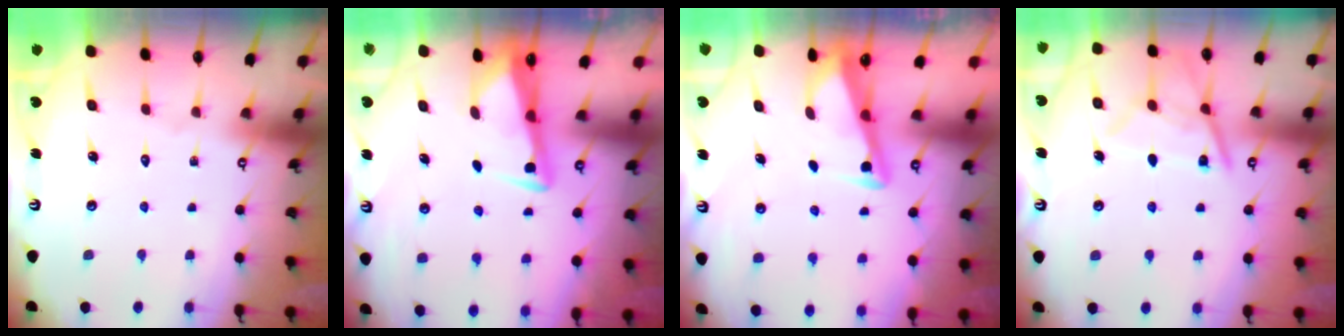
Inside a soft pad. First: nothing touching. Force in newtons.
{"total": 3.4, "press": 3.4, "slide": 0.4}
{"total": 3.3, "press": 3.3, "slide": 0.3}
{"total": 11.5, "press": 11.4, "slide": 1.2}